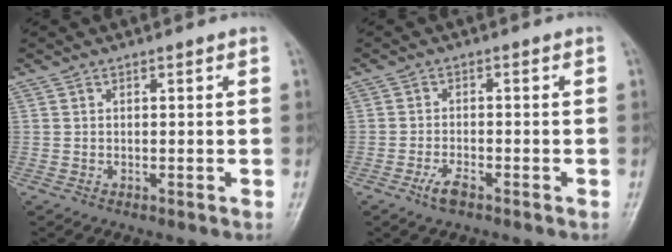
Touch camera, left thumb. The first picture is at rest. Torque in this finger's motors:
{"motor_torque": [-0.01, 0.05, 0.13, 0.12, 0.00]}